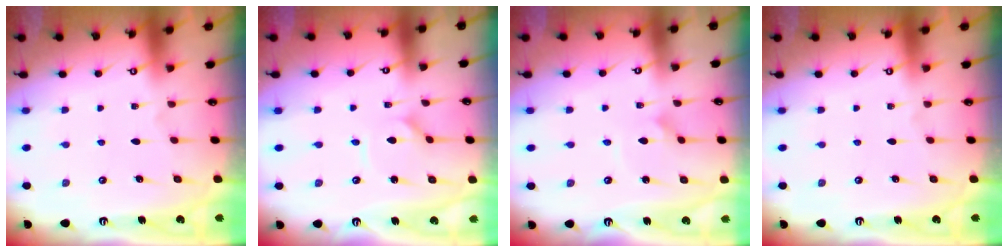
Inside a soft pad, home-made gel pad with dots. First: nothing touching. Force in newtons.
{"total": 1.1, "press": 1.1, "slide": 0.2}
{"total": 1.5, "press": 1.5, "slide": 0.0}
{"total": 0.0}